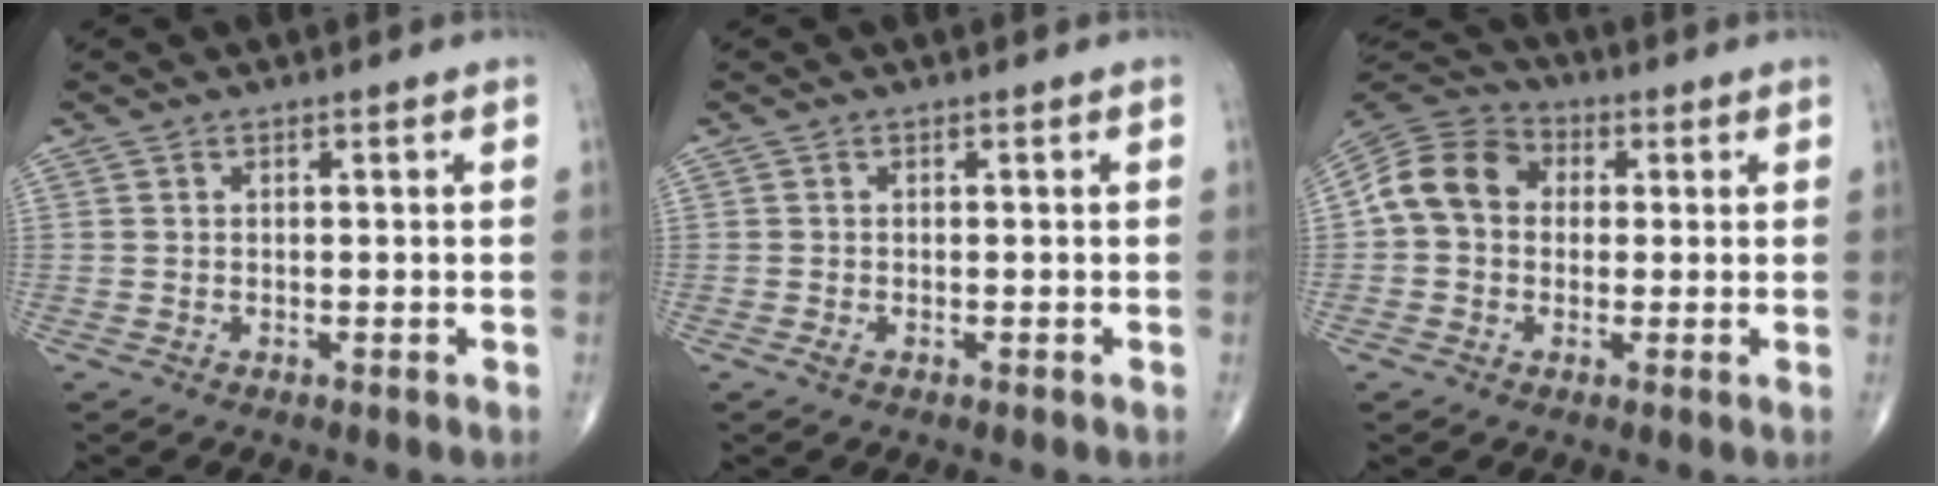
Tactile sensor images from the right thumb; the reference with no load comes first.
{"total": 0.8, "force": [-0.4, 0.4, 0.5], "torque": [-0.015, 0.000, -0.007]}
{"total": 10.7, "force": [0.8, 8.8, 6.0], "torque": [-0.097, 0.030, -0.001]}